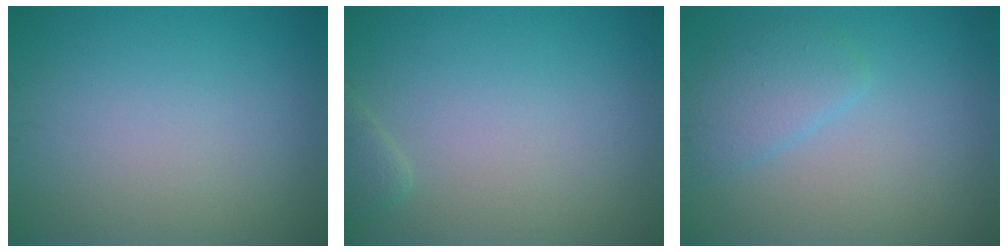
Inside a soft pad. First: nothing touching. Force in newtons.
{"total": 1.1, "press": 1.1, "slide": 0.1}
{"total": 2.5, "press": 2.5, "slide": 0.3}